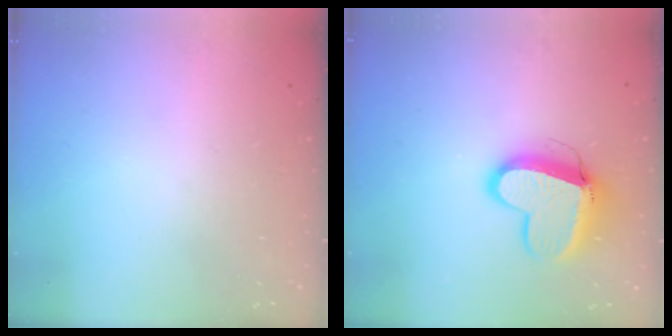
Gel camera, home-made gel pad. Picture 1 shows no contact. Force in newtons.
{"total": 12.4, "press": 12.3, "slide": 1.7}